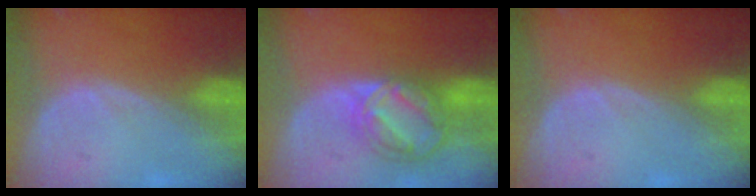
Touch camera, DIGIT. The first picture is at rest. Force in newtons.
{"total": 8.7, "press": 7.3, "slide": 4.6}
{"total": 0.0}